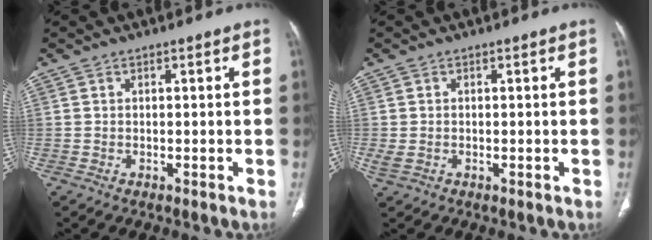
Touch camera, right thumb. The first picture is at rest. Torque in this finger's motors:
{"motor_torque": [3.44, 1.57, 0.62, -0.98, 0.14]}